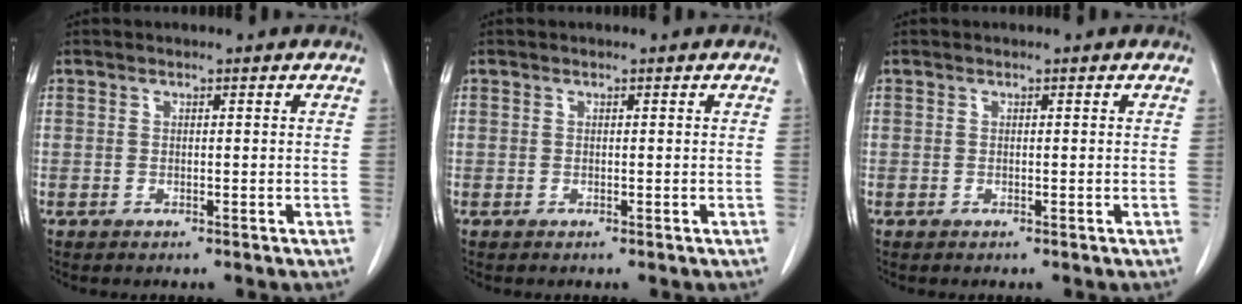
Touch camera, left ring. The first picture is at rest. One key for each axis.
{"total": 0.0}
{"total": 0.0}